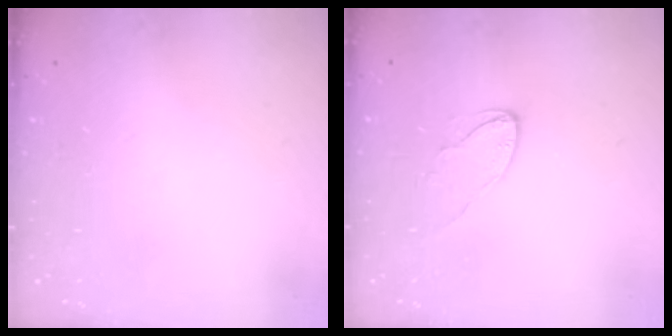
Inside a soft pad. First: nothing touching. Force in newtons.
{"total": 6.3, "press": 6.3, "slide": 0.2}